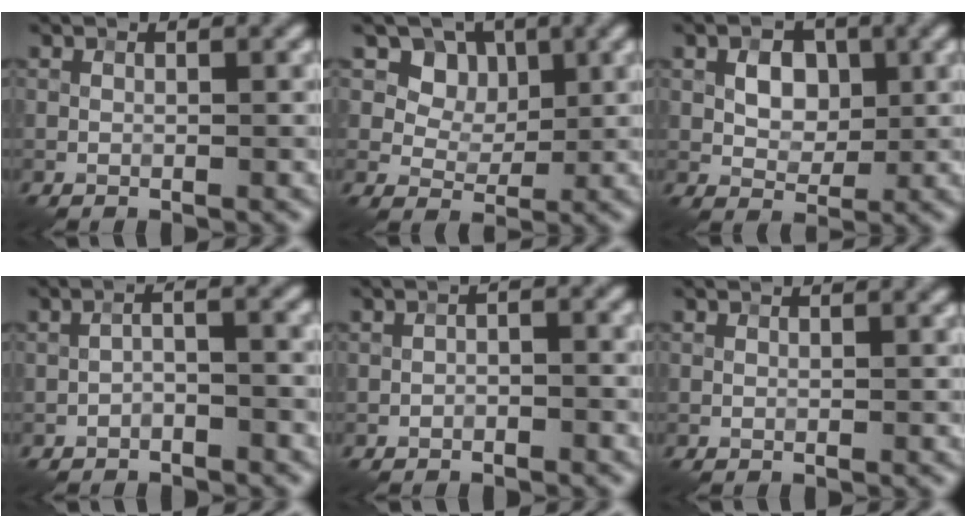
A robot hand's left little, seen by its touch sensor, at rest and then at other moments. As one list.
[{"total": 6.7, "force": [3.2, 5.2, 2.9], "torque": [-0.056, -0.007, 0.060]}, {"total": 3.5, "force": [0.6, 2.5, 2.3], "torque": [-0.038, 0.001, 0.007]}, {"total": 2.0, "force": [-1.3, 0.4, 1.5], "torque": [-0.029, 0.008, -0.028]}, {"total": 1.4, "force": [-0.9, 0.6, 0.9], "torque": [-0.016, 0.004, -0.017]}, {"total": 0.0}]